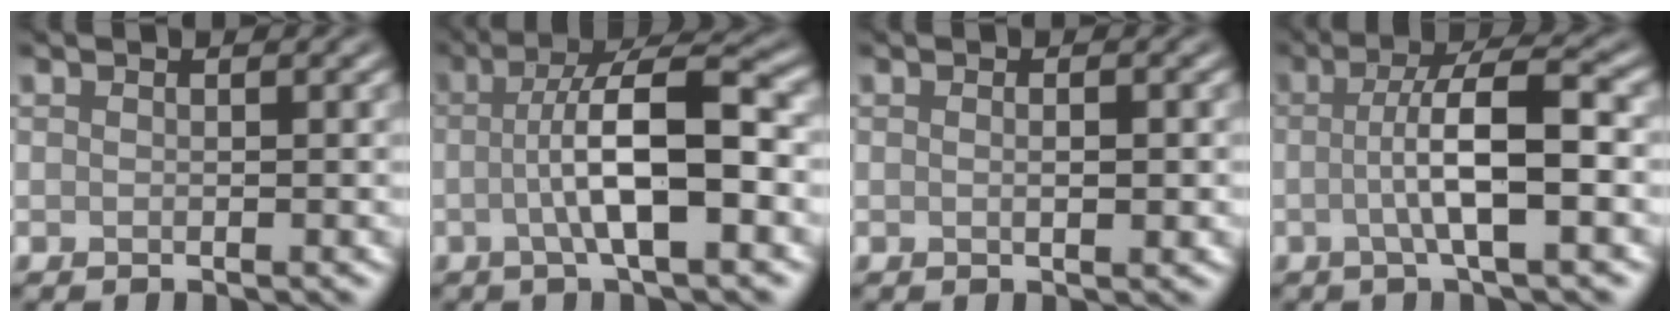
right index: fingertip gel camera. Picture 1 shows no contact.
{"total": 7.5, "force": [-0.6, 1.6, 7.2], "torque": [-0.114, 0.013, -0.015]}
{"total": 1.2, "force": [0.0, 0.2, 1.2], "torque": [-0.020, -0.001, 0.000]}
{"total": 6.1, "force": [-0.5, 1.1, 6.0], "torque": [-0.100, 0.012, -0.013]}